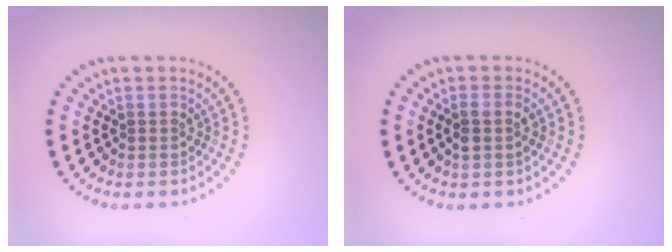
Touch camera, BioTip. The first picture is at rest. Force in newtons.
{"total": 1.6, "press": 1.4, "slide": 0.7}